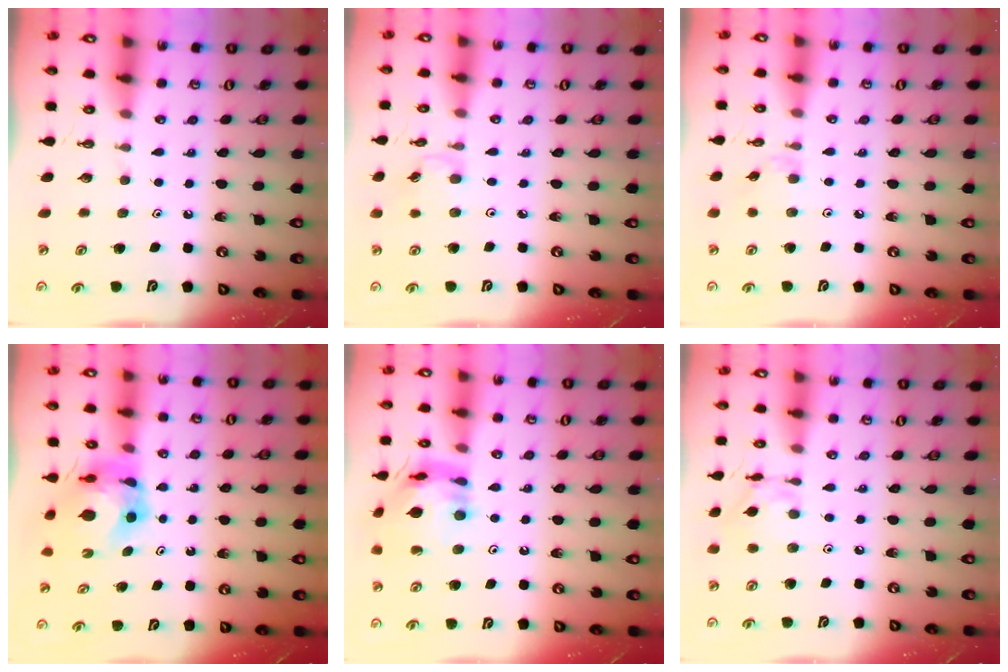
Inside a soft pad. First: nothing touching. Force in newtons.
{"total": 2.9, "press": 2.9, "slide": 0.4}
{"total": 3.0, "press": 3.0, "slide": 0.5}
{"total": 6.8, "press": 6.8, "slide": 0.5}
{"total": 15.1, "press": 15.0, "slide": 1.5}
{"total": 10.4, "press": 10.4, "slide": 0.7}